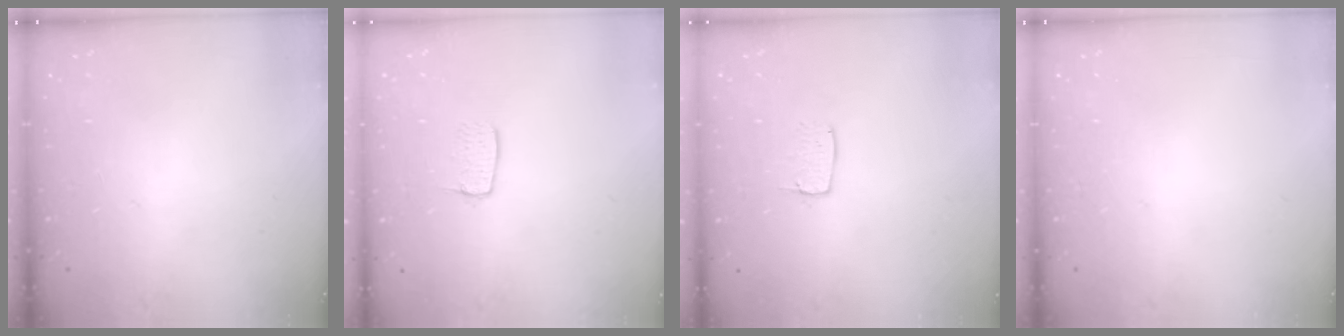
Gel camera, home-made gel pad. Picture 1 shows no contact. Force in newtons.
{"total": 5.6, "press": 5.6, "slide": 0.2}
{"total": 4.4, "press": 4.4, "slide": 0.3}
{"total": 0.0}